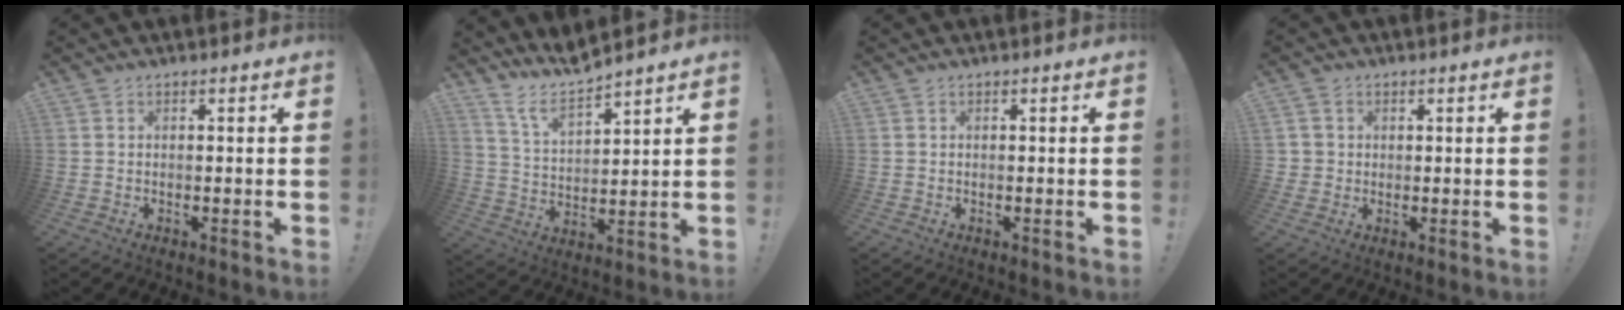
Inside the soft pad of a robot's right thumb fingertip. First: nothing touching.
{"total": 9.3, "force": [8.4, 1.8, 3.6], "torque": [-0.087, -0.060, 0.155]}
{"total": 0.0}
{"total": 3.2, "force": [0.8, 3.1, 0.6], "torque": [-0.009, 0.002, 0.015]}